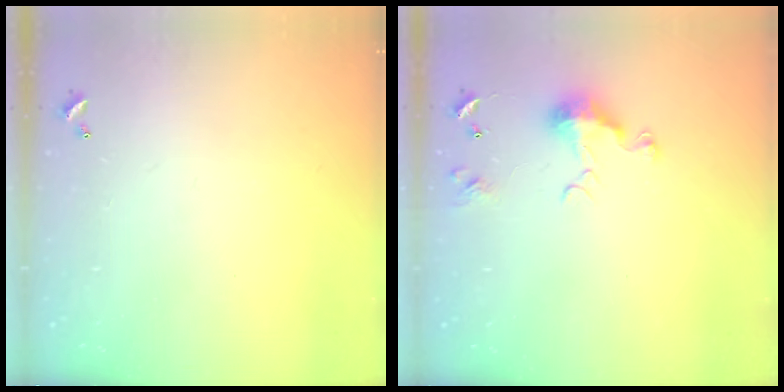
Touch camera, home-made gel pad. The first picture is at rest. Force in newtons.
{"total": 6.6, "press": 6.5, "slide": 1.0}